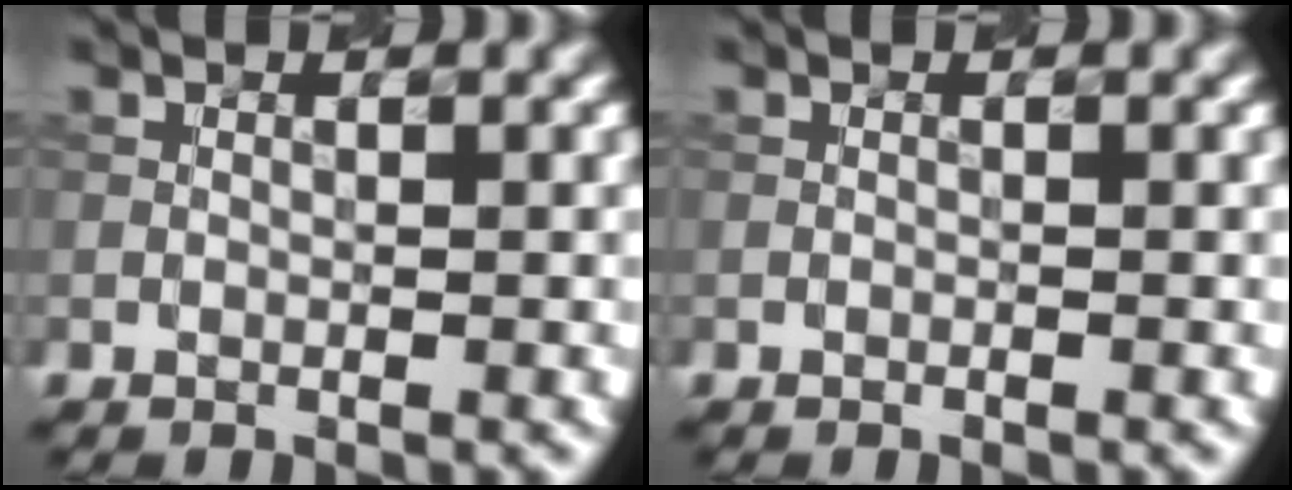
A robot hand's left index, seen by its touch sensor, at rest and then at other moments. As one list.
[{"total": 0.0}]